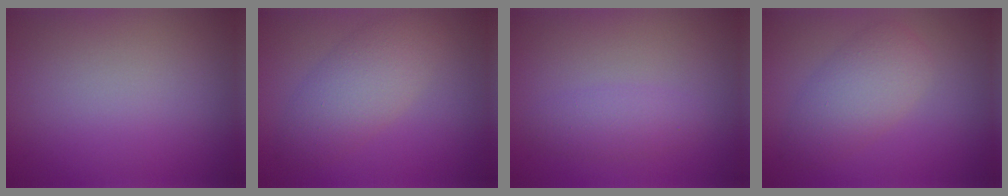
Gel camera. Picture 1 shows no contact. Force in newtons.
{"total": 4.3, "press": 4.3, "slide": 0.2}
{"total": 1.9, "press": 1.9, "slide": 0.0}
{"total": 4.0, "press": 4.0, "slide": 0.0}